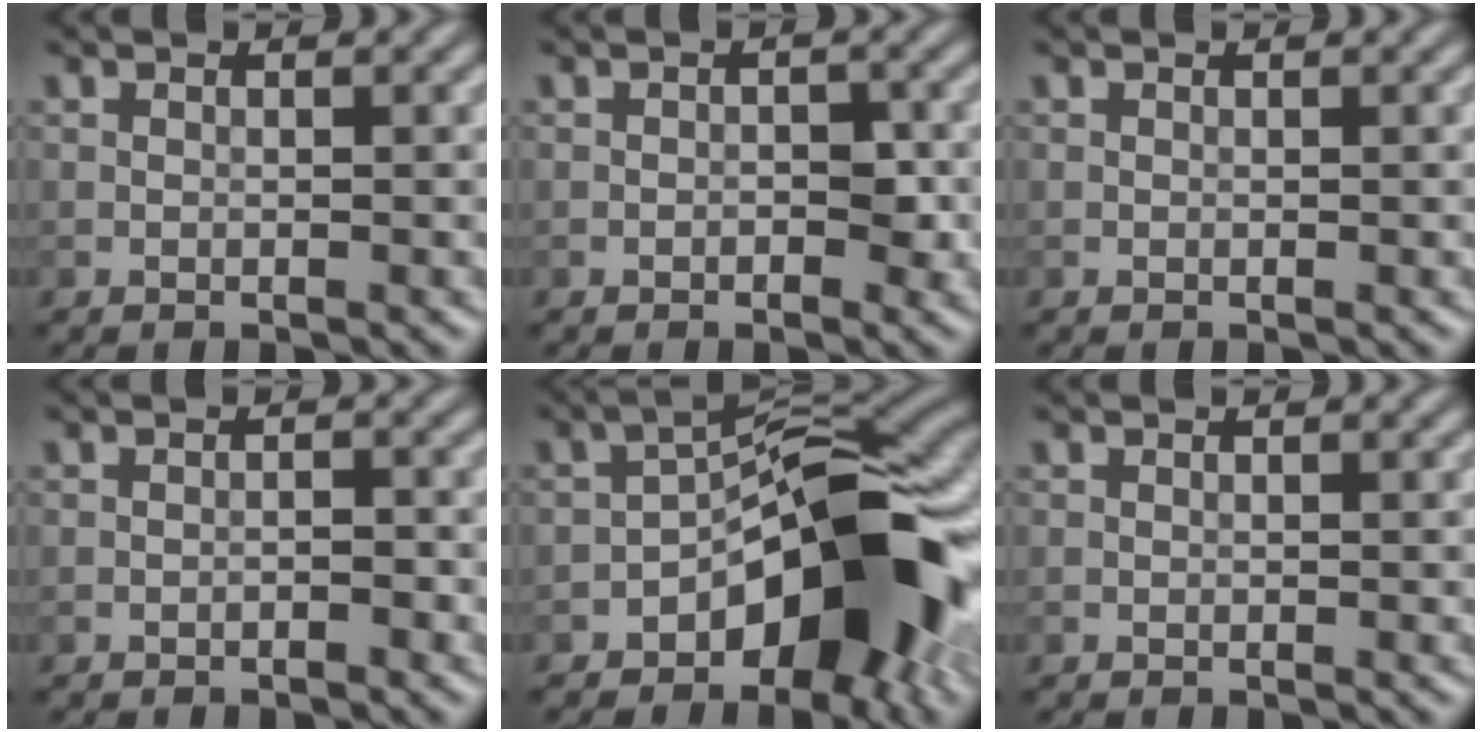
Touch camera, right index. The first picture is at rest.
{"total": 1.5, "force": [-0.5, 0.8, 1.1], "torque": [-0.015, 0.002, -0.008]}
{"total": 0.0}
{"total": 0.9, "force": [-0.6, 0.3, 0.7], "torque": [-0.012, 0.002, -0.010]}
{"total": 10.6, "force": [-4.7, 5.2, 7.9], "torque": [-0.093, 0.023, -0.089]}
{"total": 0.0}